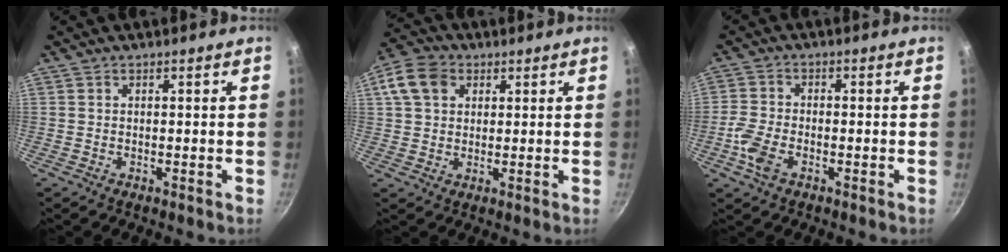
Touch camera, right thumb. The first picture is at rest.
{"total": 8.0, "force": [2.6, 6.3, 4.1], "torque": [-0.058, 0.007, 0.035]}
{"total": 5.8, "force": [-2.5, 3.2, 4.1], "torque": [-0.092, 0.012, -0.056]}